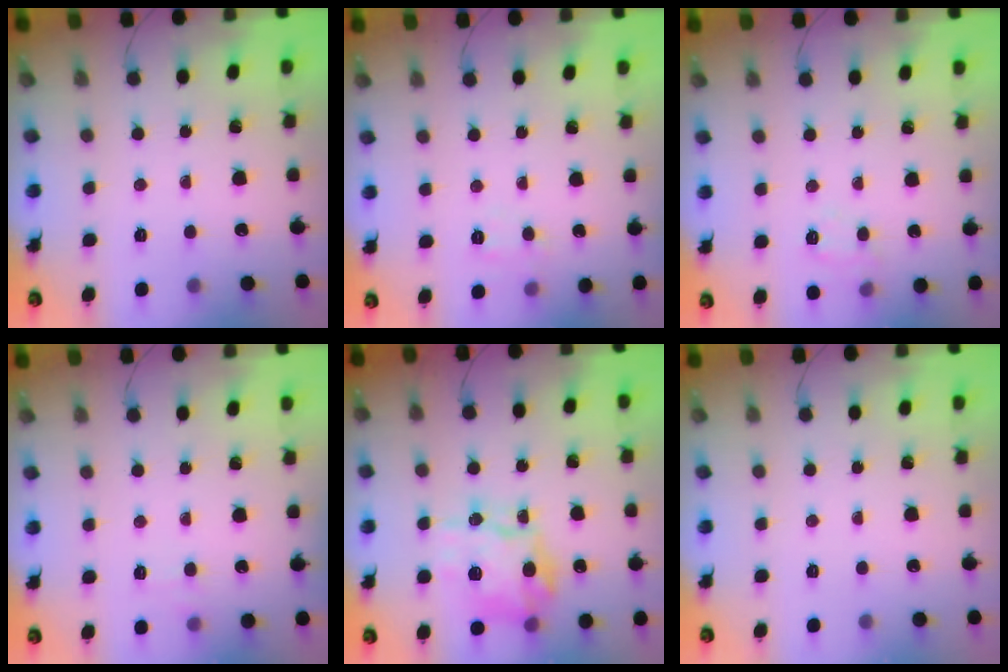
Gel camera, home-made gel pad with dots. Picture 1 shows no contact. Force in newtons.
{"total": 5.8, "press": 5.6, "slide": 1.3}
{"total": 8.2, "press": 8.1, "slide": 1.1}
{"total": 6.5, "press": 6.3, "slide": 1.5}
{"total": 17.5, "press": 17.5, "slide": 0.7}
{"total": 0.0}